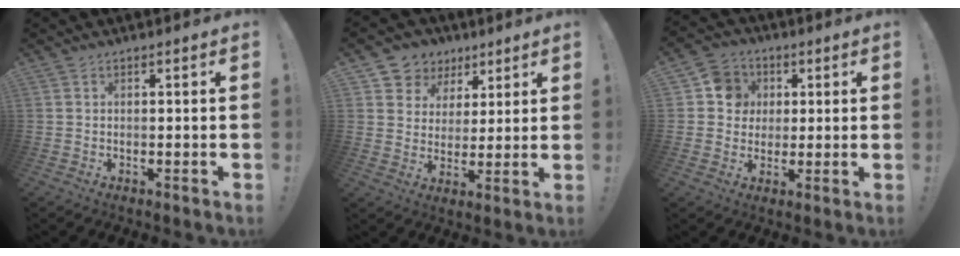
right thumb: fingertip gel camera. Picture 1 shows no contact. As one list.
[{"total": 8.0, "force": [3.7, 7.0, 1.1], "torque": [-0.012, -0.029, 0.077]}, {"total": 8.8, "force": [1.9, 8.4, 2.0], "torque": [-0.023, -0.004, 0.041]}]